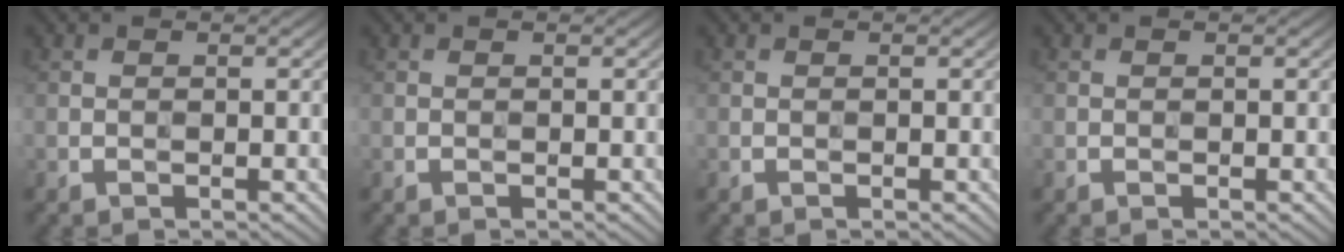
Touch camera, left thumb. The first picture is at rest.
{"total": 0.0}
{"total": 0.0}
{"total": 0.0}